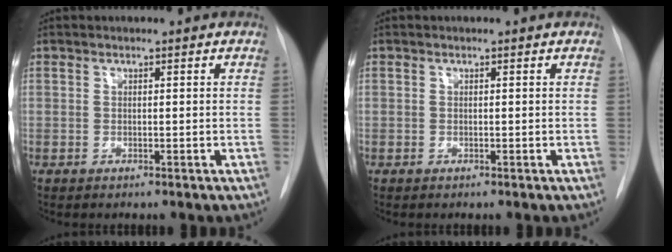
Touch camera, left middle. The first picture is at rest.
{"total": 0.0}